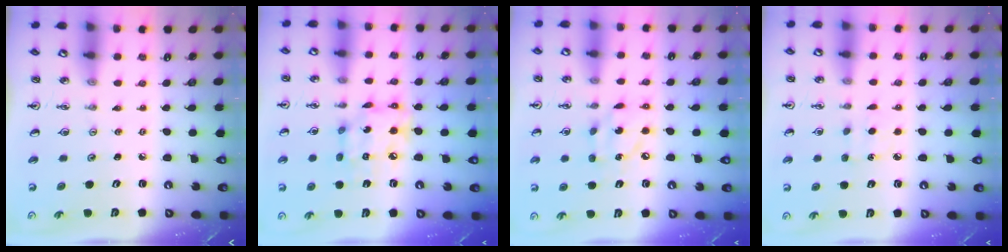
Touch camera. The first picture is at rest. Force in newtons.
{"total": 11.7, "press": 11.7, "slide": 0.8}
{"total": 9.6, "press": 9.6, "slide": 0.5}
{"total": 5.0, "press": 4.9, "slide": 0.6}